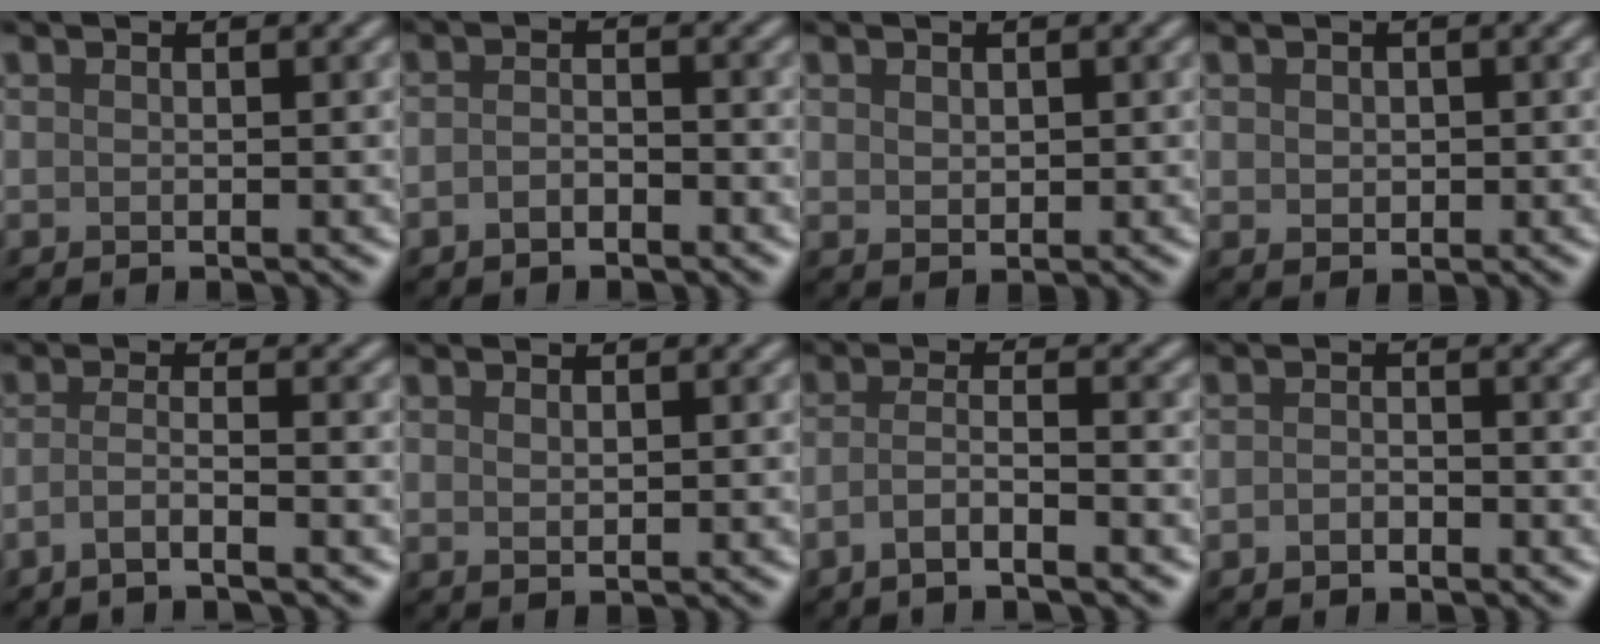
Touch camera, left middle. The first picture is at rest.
{"total": 1.7, "force": [-1.0, 0.9, 1.1], "torque": [-0.022, 0.002, -0.023]}
{"total": 1.1, "force": [0.5, 0.8, 0.6], "torque": [-0.011, -0.003, 0.013]}
{"total": 1.2, "force": [0.2, 1.0, 0.6], "torque": [-0.010, -0.002, 0.005]}
{"total": 2.6, "force": [-1.6, 0.5, 2.0], "torque": [-0.031, -0.001, -0.046]}
{"total": 0.8, "force": [0.4, 0.4, 0.6], "torque": [-0.014, -0.002, 0.011]}
{"total": 3.3, "force": [-1.9, 0.6, 2.6], "torque": [-0.046, 0.003, -0.049]}
{"total": 1.4, "force": [-0.8, 0.7, 0.9], "torque": [-0.018, 0.000, -0.018]}